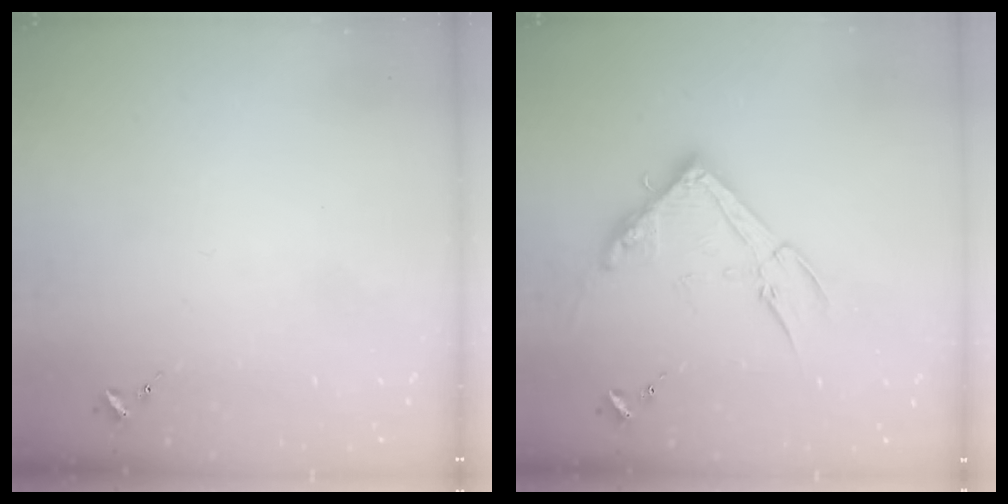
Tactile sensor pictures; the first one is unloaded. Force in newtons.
{"total": 15.2, "press": 15.2, "slide": 0.6}